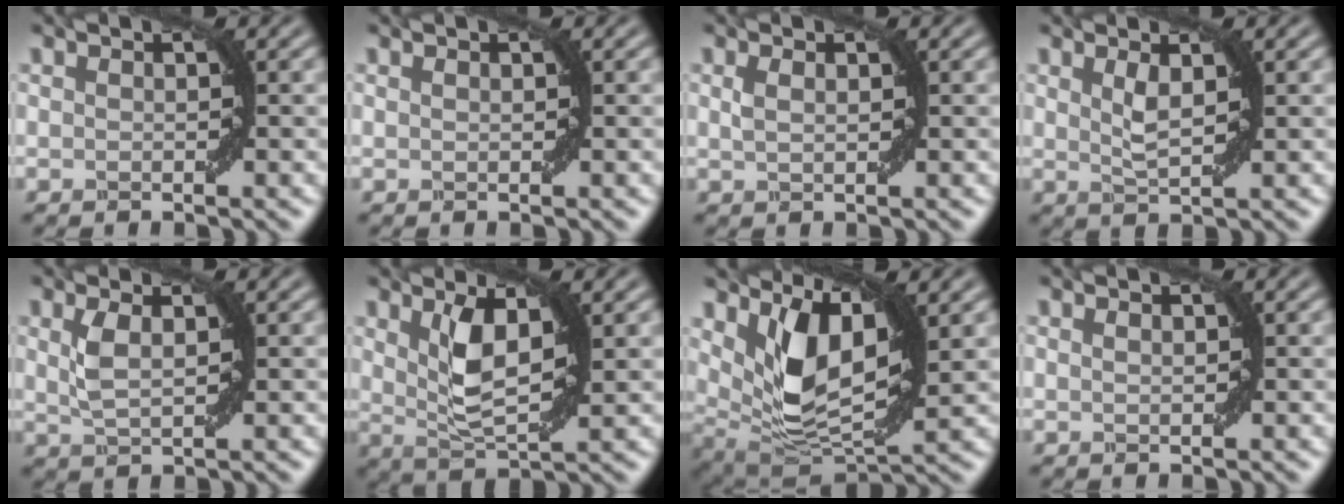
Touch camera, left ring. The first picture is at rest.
{"total": 0.0}
{"total": 1.3, "force": [0.5, 0.7, 1.0], "torque": [-0.022, 0.001, 0.013]}
{"total": 1.8, "force": [0.8, 0.4, 1.6], "torque": [-0.032, -0.003, 0.017]}
{"total": 2.5, "force": [0.8, 1.0, 2.1], "torque": [-0.049, 0.001, 0.018]}
{"total": 4.3, "force": [1.3, 1.7, 3.7], "torque": [-0.075, -0.002, 0.027]}
{"total": 7.8, "force": [2.4, 3.9, 6.3], "torque": [-0.129, -0.016, 0.046]}
{"total": 0.5, "force": [0.3, 0.2, 0.4], "torque": [-0.006, 0.001, 0.008]}